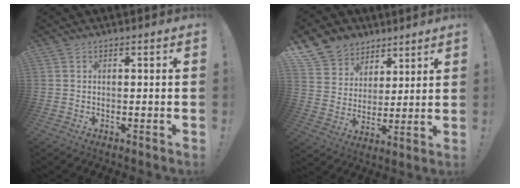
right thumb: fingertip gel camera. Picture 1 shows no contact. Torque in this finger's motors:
{"motor_torque": [0.12, 0.19, 0.30, 0.31, 0.00]}